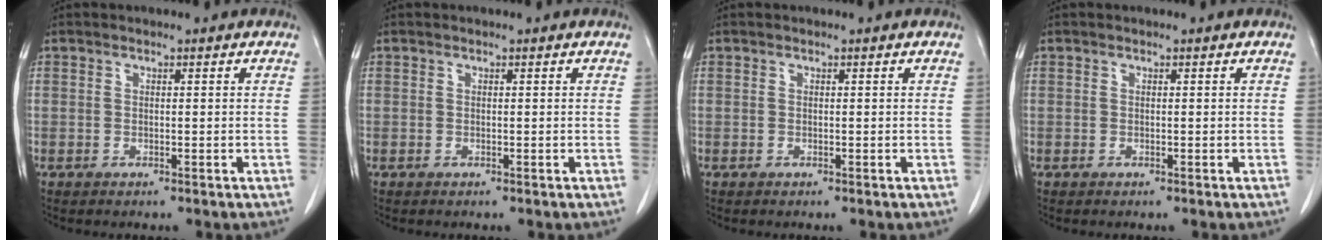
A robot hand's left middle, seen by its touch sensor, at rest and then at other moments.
{"total": 0.0}
{"total": 0.0}
{"total": 0.0}